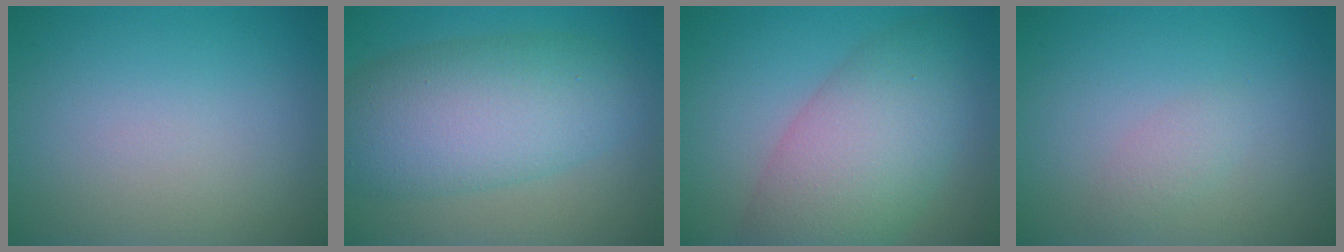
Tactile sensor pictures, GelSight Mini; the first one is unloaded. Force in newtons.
{"total": 8.7, "press": 8.7, "slide": 0.4}
{"total": 8.0, "press": 8.0, "slide": 0.5}
{"total": 1.2, "press": 1.2, "slide": 0.1}